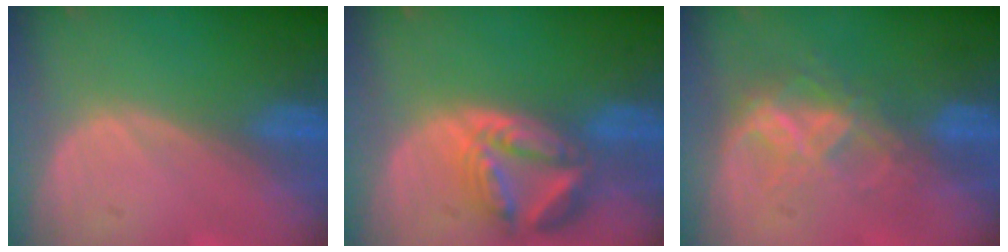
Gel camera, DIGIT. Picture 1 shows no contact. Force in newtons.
{"total": 8.0, "press": 7.1, "slide": 3.7}
{"total": 7.0, "press": 5.9, "slide": 3.7}